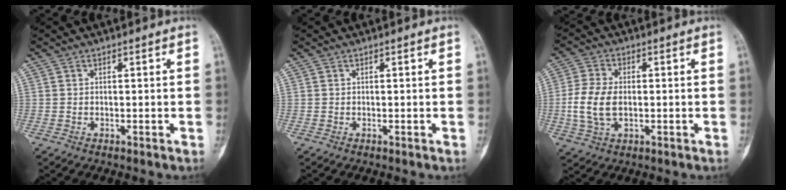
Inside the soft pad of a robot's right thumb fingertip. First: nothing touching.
{"total": 0.0}
{"total": 8.8, "force": [-0.7, 5.5, 6.9], "torque": [-0.149, 0.004, -0.013]}